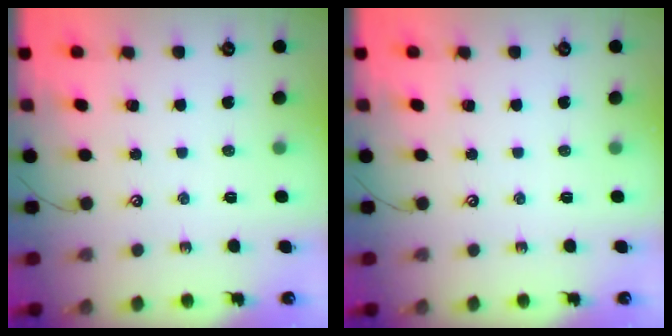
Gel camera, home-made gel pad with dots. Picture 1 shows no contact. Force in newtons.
{"total": 0.0}